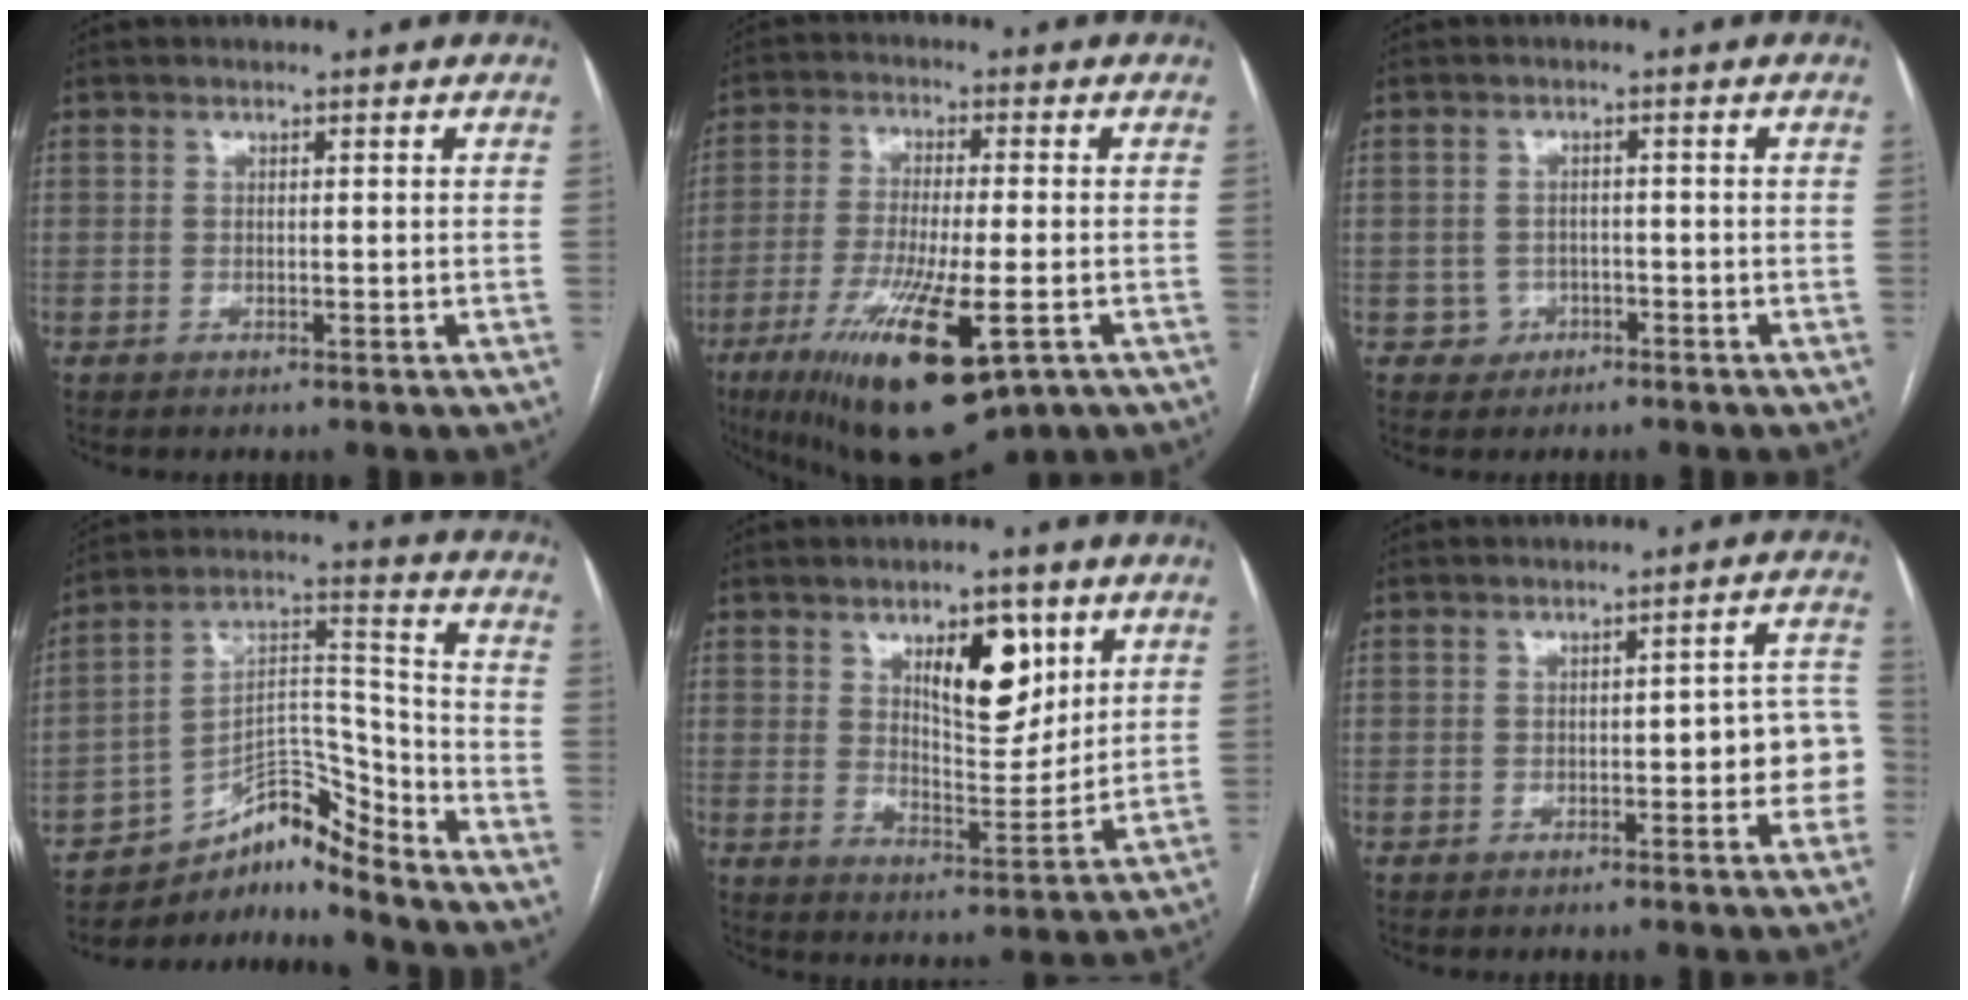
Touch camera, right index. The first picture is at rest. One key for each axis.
{"total": 16.7, "fx": -7.8, "fy": 3.4, "fz": 14.3, "tx": -0.253, "ty": -0.040, "tz": -0.122}
{"total": 2.4, "fx": -1.1, "fy": 2.1, "fz": -0.1, "tx": 0.011, "ty": 0.012, "tz": -0.018}
{"total": 9.4, "fx": -8.9, "fy": 1.5, "fz": 2.6, "tx": -0.041, "ty": 0.064, "tz": -0.154}
{"total": 10.1, "fx": 4.9, "fy": 3.9, "fz": 7.9, "tx": -0.124, "ty": -0.004, "tz": 0.085}
{"total": 7.1, "fx": -1.2, "fy": 2.1, "fz": 6.7, "tx": -0.063, "ty": 0.026, "tz": -0.014}